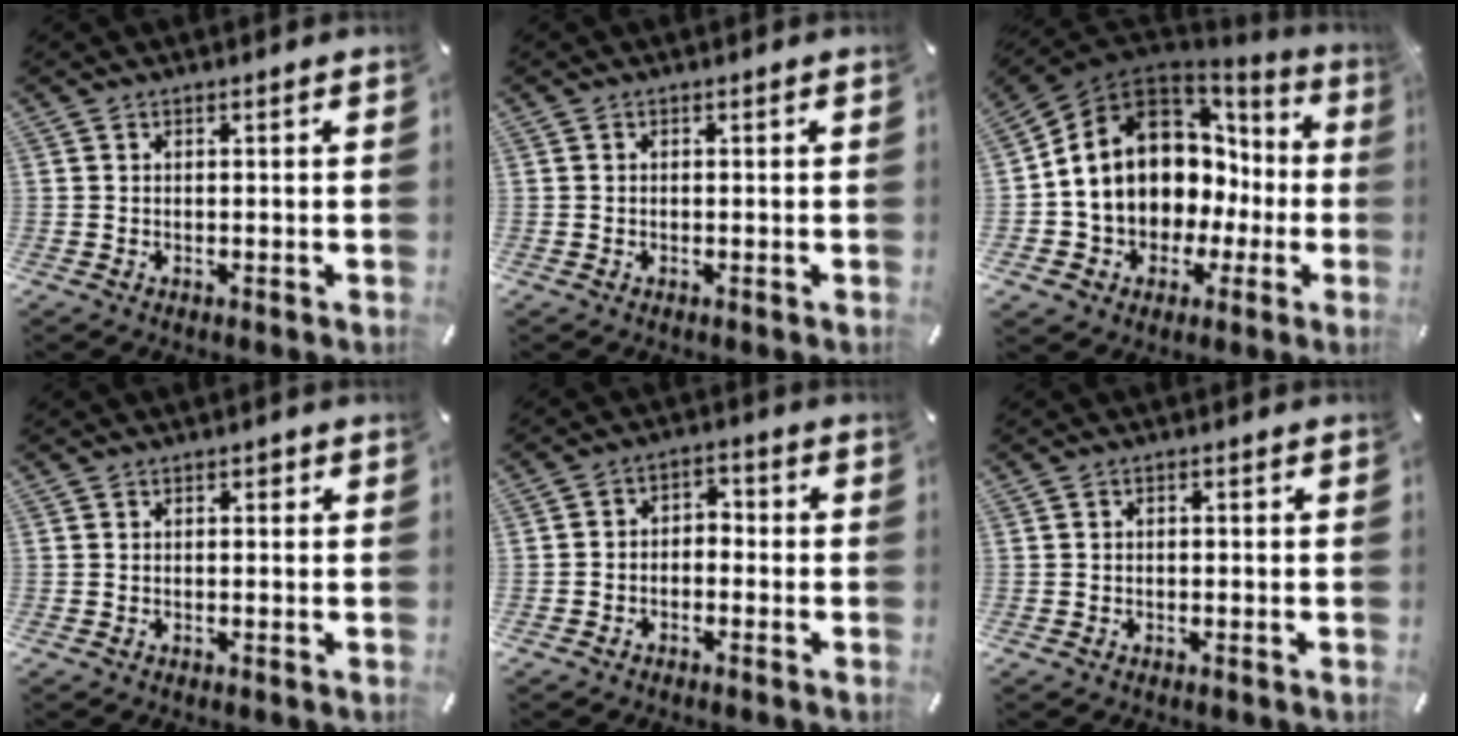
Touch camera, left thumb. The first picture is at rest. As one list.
[{"total": 0.0}, {"total": 14.3, "force": [2.8, 11.3, 8.3], "torque": [-0.174, -0.033, 0.052]}, {"total": 0.9, "force": [0.2, 0.8, 0.5], "torque": [-0.002, 0.004, -0.001]}, {"total": 4.1, "force": [-3.0, 2.7, 1.0], "torque": [-0.016, 0.018, -0.061]}, {"total": 0.8, "force": [-0.4, 0.6, 0.4], "torque": [-0.008, 0.003, -0.010]}]